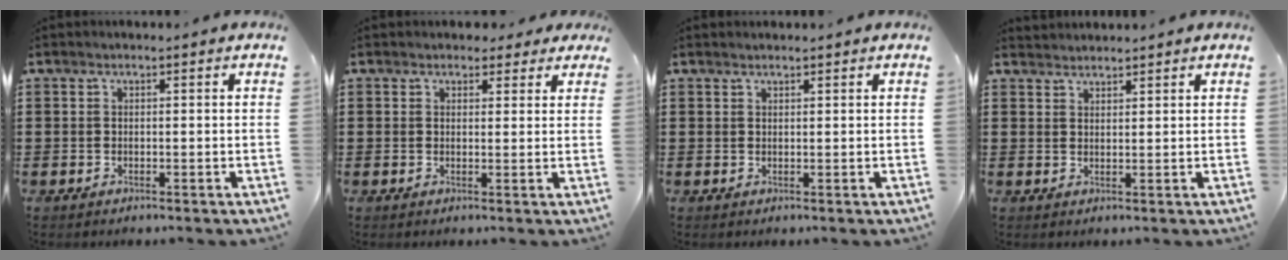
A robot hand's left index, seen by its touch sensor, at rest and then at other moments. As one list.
[{"total": 2.3, "force": [1.7, 1.5, 0.2], "torque": [-0.006, 0.006, 0.030]}, {"total": 0.7, "force": [0.7, 0.0, 0.1], "torque": [-0.003, 0.000, 0.014]}, {"total": 1.8, "force": [1.8, 0.1, -0.3], "torque": [0.002, 0.002, 0.036]}]